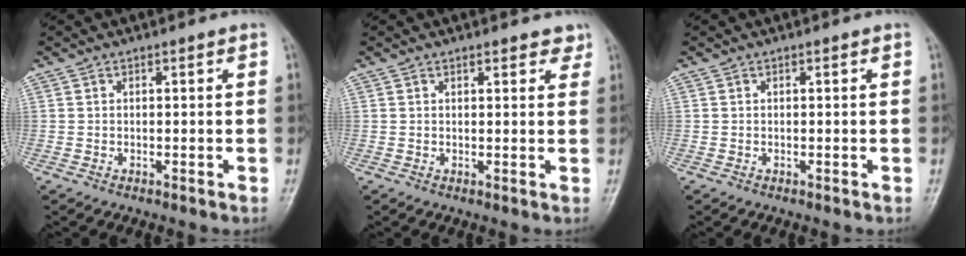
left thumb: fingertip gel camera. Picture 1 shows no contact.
{"total": 3.2, "force": [2.5, 1.3, 1.5], "torque": [0.005, -0.008, 0.025]}
{"total": 0.0}